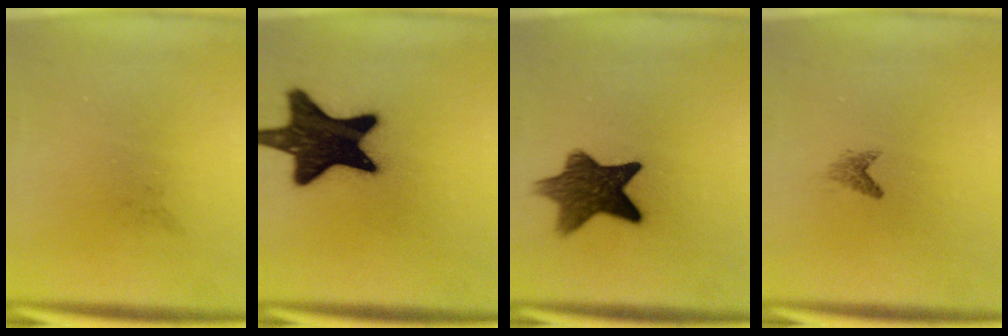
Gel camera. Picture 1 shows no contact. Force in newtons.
{"total": 18.9}
{"total": 9.8}
{"total": 1.0}